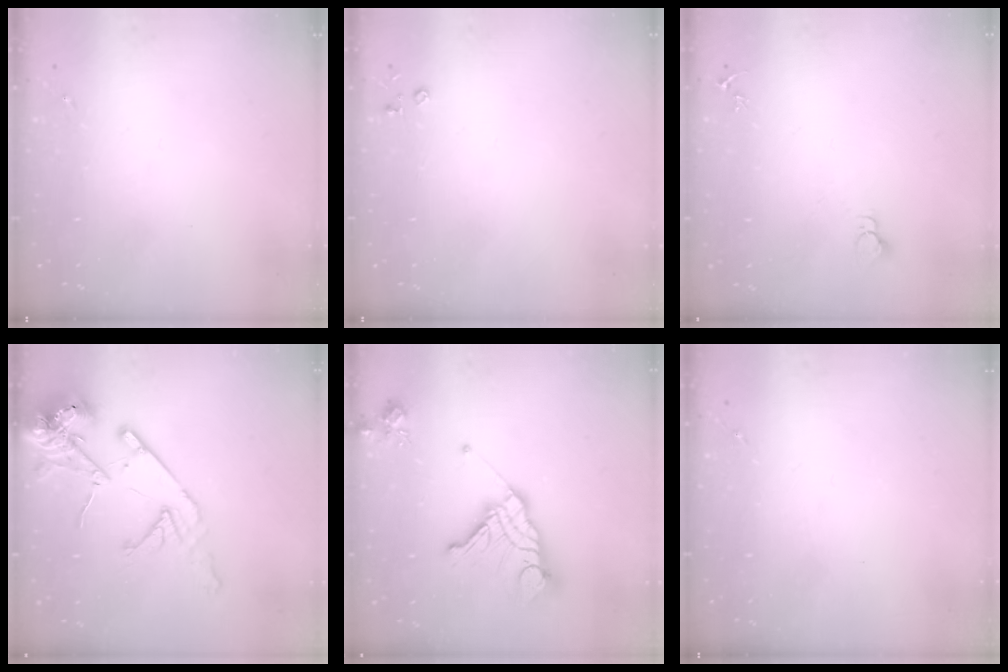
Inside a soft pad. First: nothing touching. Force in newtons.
{"total": 2.8, "press": 2.8, "slide": 0.3}
{"total": 2.7, "press": 2.7, "slide": 0.2}
{"total": 15.7, "press": 15.5, "slide": 2.3}
{"total": 17.5, "press": 17.4, "slide": 2.0}
{"total": 0.0}